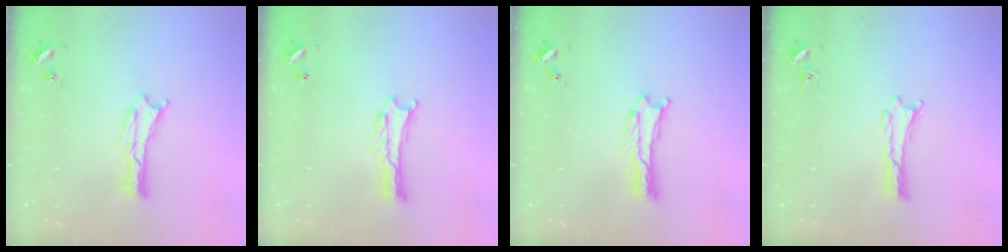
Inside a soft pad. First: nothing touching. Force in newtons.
{"total": 0.0}
{"total": 0.0}
{"total": 0.0}